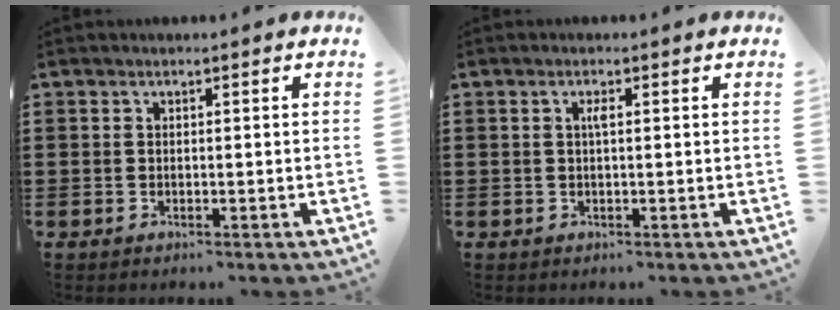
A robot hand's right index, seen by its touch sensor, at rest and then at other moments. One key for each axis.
{"total": 1.2, "fx": 0.2, "fy": 0.2, "fz": 1.2, "tx": -0.024, "ty": 0.003, "tz": 0.002}